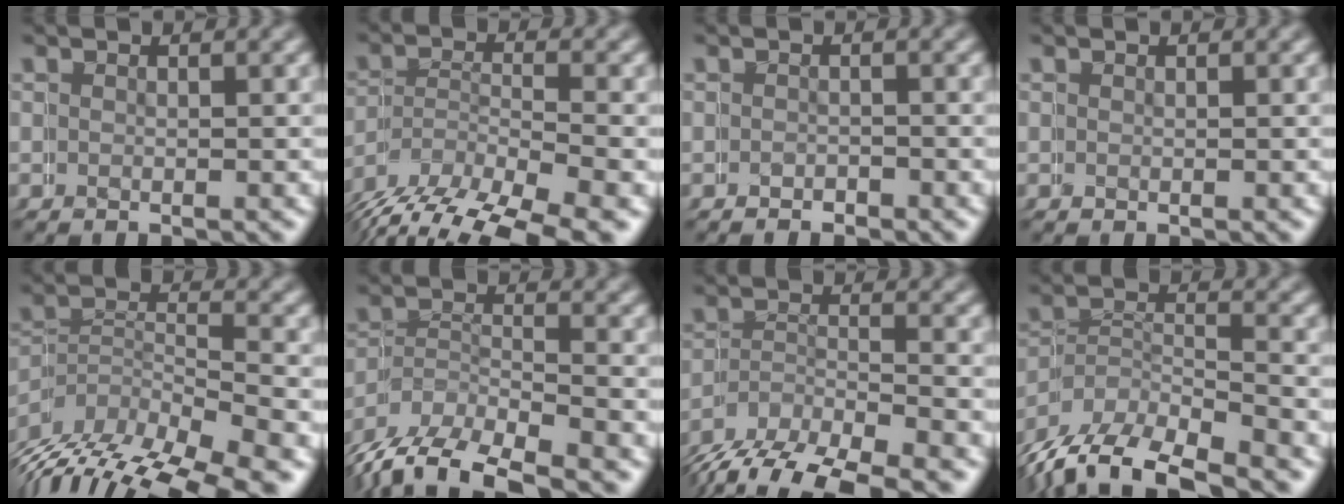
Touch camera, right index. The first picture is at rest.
{"total": 7.8, "force": [-3.7, 5.4, 4.2], "torque": [-0.084, -0.025, -0.053]}
{"total": 1.7, "force": [-1.4, 0.9, -0.4], "torque": [0.003, -0.005, -0.023]}
{"total": 0.0}
{"total": 7.7, "force": [-5.1, 4.5, 3.6], "torque": [-0.080, -0.031, -0.068]}
{"total": 7.6, "force": [-5.3, 4.7, 2.7], "torque": [-0.062, -0.020, -0.083]}
{"total": 8.2, "force": [-5.7, 4.6, 3.5], "torque": [-0.066, -0.027, -0.081]}
{"total": 7.9, "force": [-6.0, 4.4, 2.5], "torque": [-0.060, -0.023, -0.096]}